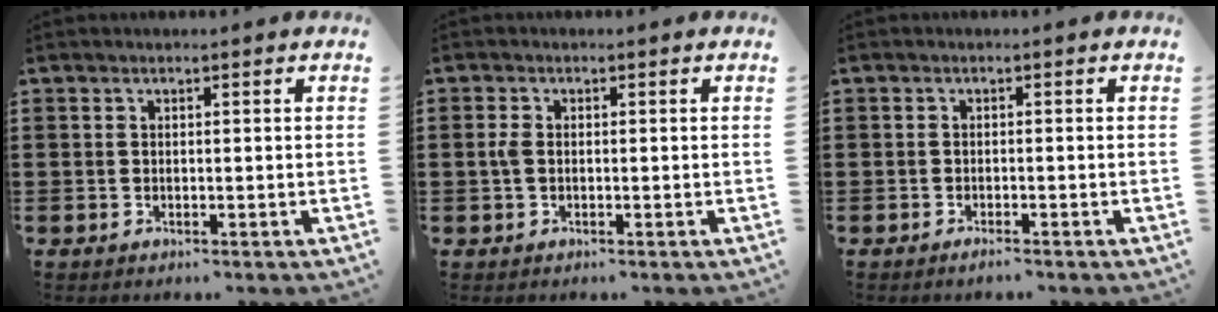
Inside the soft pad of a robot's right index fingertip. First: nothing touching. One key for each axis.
{"total": 1.9, "fx": -0.1, "fy": 1.1, "fz": 1.6, "tx": -0.048, "ty": 0.000, "tz": -0.008}
{"total": 1.0, "fx": -0.9, "fy": 0.1, "fz": 0.5, "tx": -0.011, "ty": -0.005, "tz": -0.017}